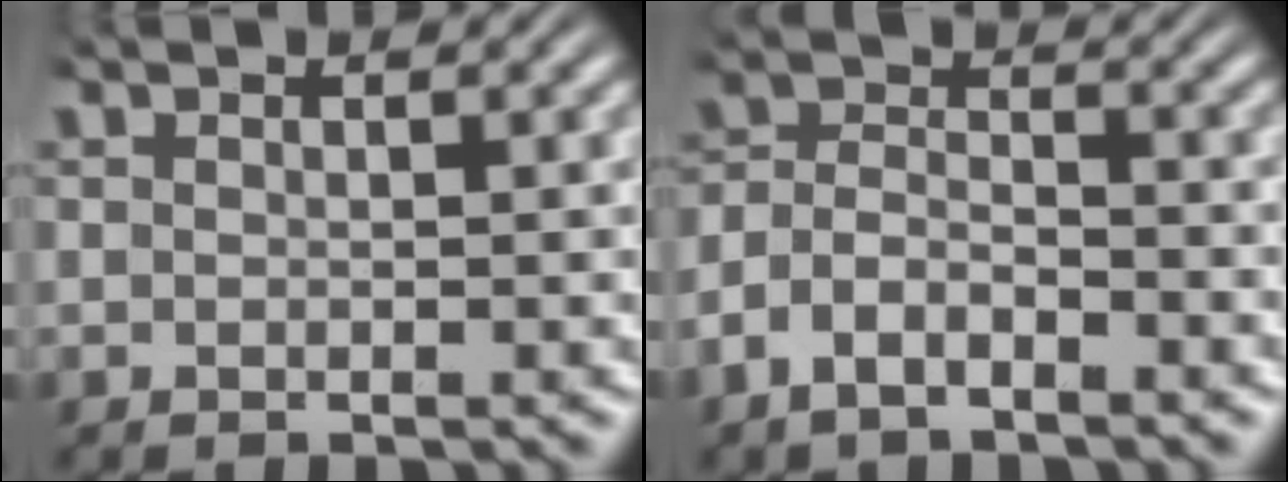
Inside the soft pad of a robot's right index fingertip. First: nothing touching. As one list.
[{"total": 5.4, "force": [-2.7, 4.0, 2.2], "torque": [-0.054, -0.014, -0.051]}]